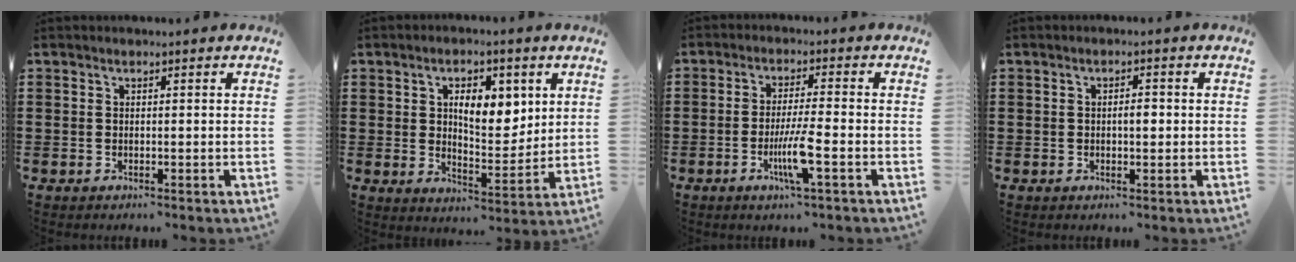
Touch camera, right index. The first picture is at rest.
{"total": 7.2, "force": [2.5, 3.9, 5.5], "torque": [-0.089, 0.000, 0.036]}
{"total": 6.2, "force": [-2.3, 0.2, 5.8], "torque": [-0.115, -0.019, -0.045]}
{"total": 1.9, "force": [-0.1, 0.7, 1.8], "torque": [-0.033, 0.002, -0.004]}